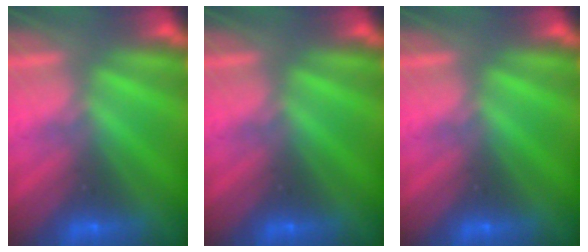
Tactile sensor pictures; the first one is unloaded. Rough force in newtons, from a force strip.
{"total": 0.0}
{"total": 0.0}